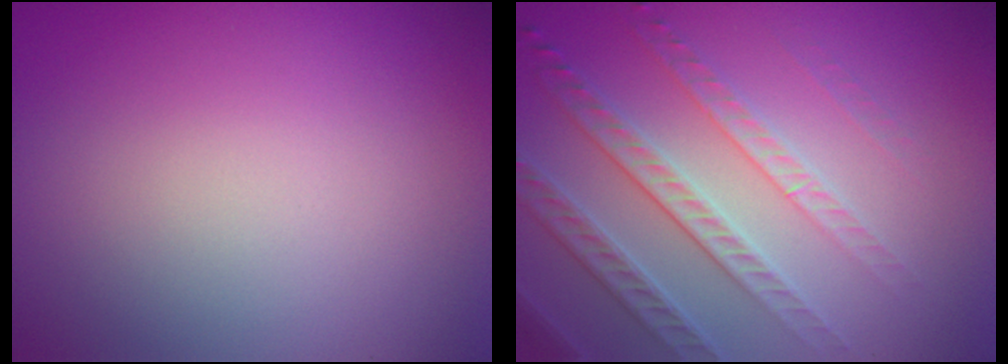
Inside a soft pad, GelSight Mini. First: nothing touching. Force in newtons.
{"total": 5.0, "press": 4.2, "slide": 2.8}